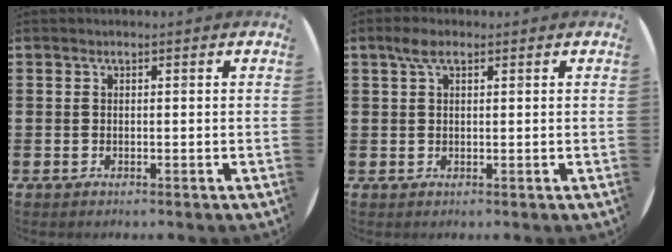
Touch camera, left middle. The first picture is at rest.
{"total": 2.5, "force": [1.4, 1.1, 1.8], "torque": [-0.039, 0.008, 0.024]}